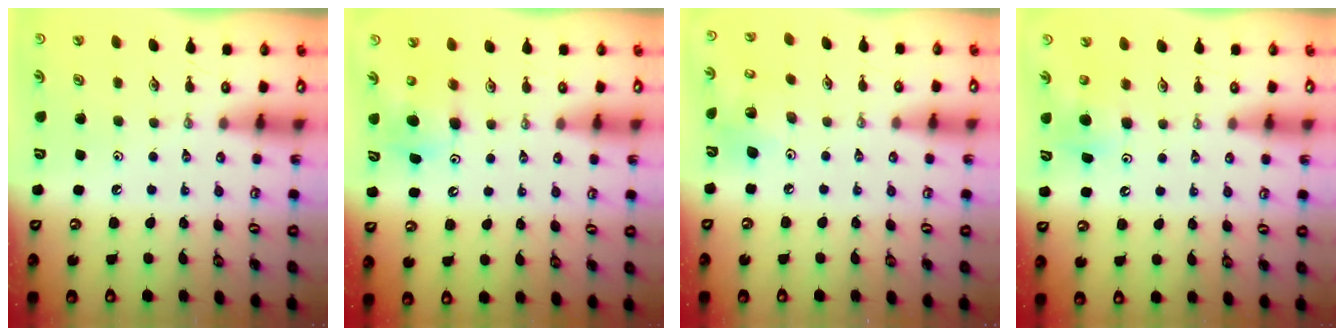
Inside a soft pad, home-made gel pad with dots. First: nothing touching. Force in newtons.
{"total": 7.0, "press": 6.9, "slide": 1.4}
{"total": 7.4, "press": 7.0, "slide": 2.5}
{"total": 5.5, "press": 5.4, "slide": 0.9}